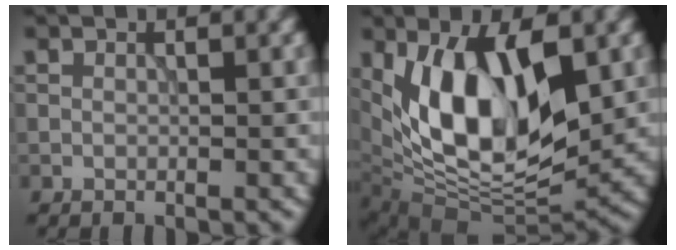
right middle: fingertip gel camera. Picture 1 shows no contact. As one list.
[{"total": 12.0, "force": [1.9, 6.0, 10.2], "torque": [-0.176, -0.010, 0.029]}]